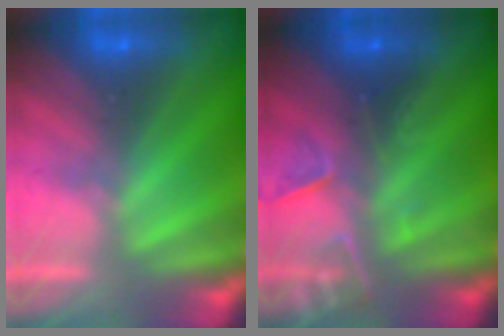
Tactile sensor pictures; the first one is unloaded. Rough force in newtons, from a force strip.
{"total": 2.3}